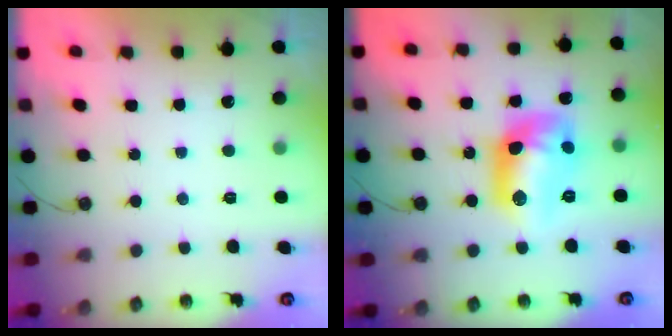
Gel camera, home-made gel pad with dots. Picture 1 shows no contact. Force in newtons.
{"total": 13.7, "press": 13.7, "slide": 1.1}